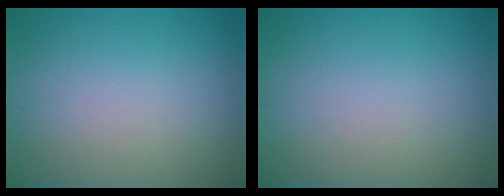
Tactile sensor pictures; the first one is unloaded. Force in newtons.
{"total": 0.0}